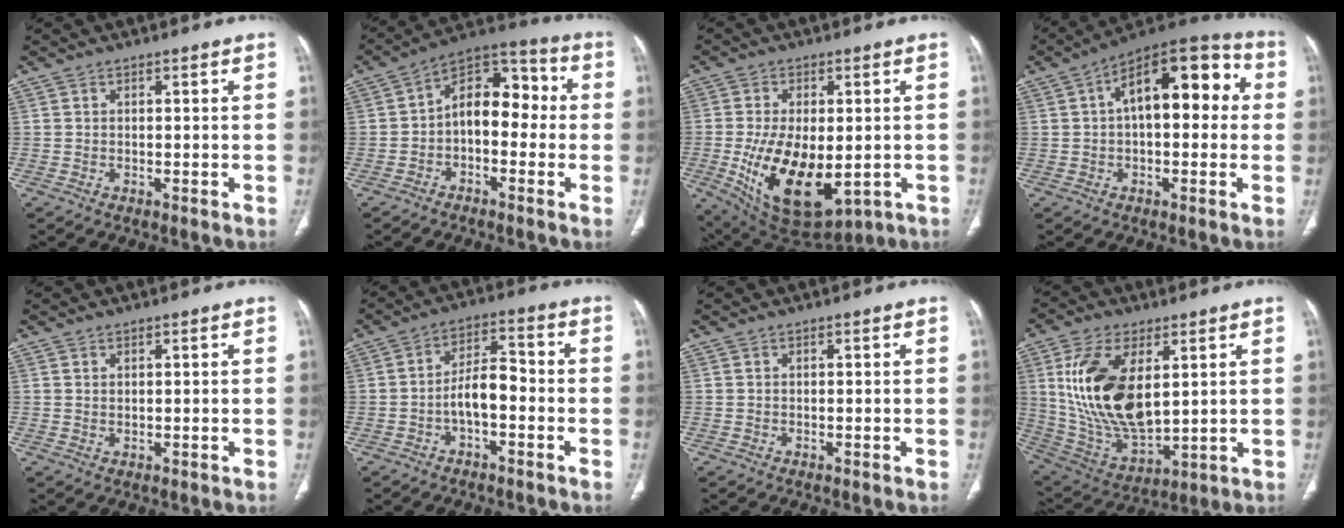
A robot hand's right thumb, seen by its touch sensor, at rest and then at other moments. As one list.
[{"total": 12.0, "force": [-0.9, 7.6, 9.2], "torque": [-0.102, 0.047, -0.031]}, {"total": 17.4, "force": [-3.3, 9.2, 14.5], "torque": [-0.253, -0.017, -0.024]}, {"total": 17.5, "force": [3.1, 8.6, 15.0], "torque": [-0.188, 0.047, 0.037]}, {"total": 0.6, "force": [0.4, 0.2, 0.4], "torque": [-0.006, -0.004, 0.009]}, {"total": 7.0, "force": [-2.2, 3.3, 5.7], "torque": [-0.092, 0.037, -0.043]}, {"total": 0.0}, {"total": 19.9, "force": [4.6, 10.3, 16.4], "torque": [-0.311, -0.025, 0.101]}]